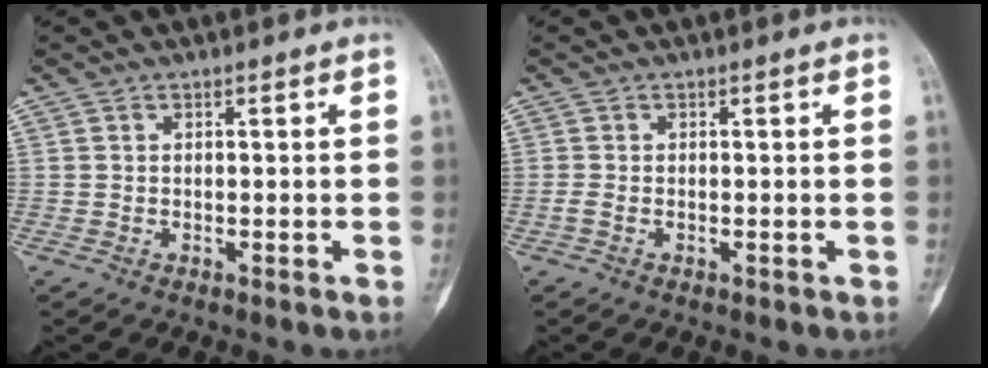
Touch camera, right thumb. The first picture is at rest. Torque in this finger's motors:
{"motor_torque": [0.07, -0.07, 0.03, 0.00, 0.01]}